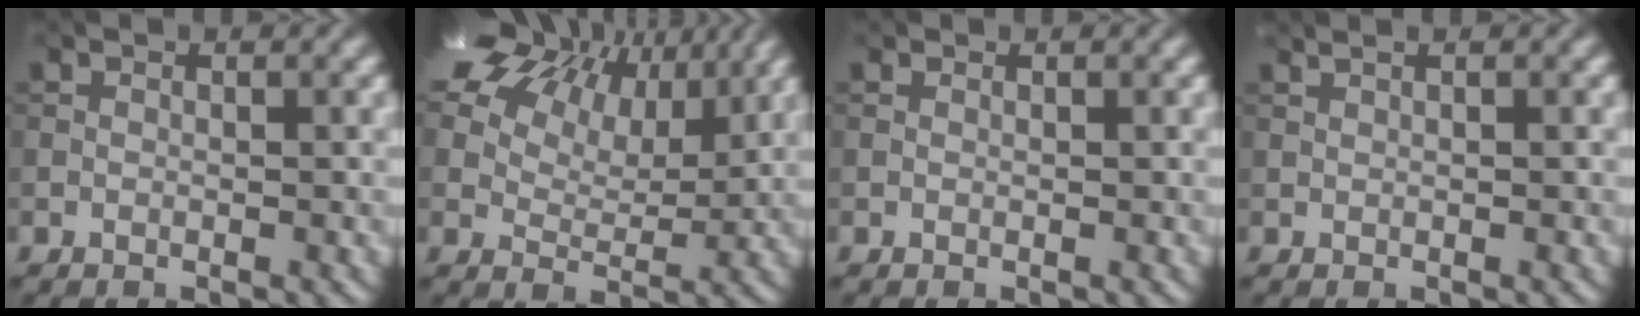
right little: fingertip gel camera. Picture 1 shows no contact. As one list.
[{"total": 13.3, "force": [8.0, 7.8, 7.2], "torque": [-0.167, 0.026, 0.159]}, {"total": 0.8, "force": [-0.1, -0.5, -0.6], "torque": [0.002, -0.016, 0.010]}, {"total": 1.8, "force": [1.2, 0.7, 1.1], "torque": [-0.019, 0.013, 0.019]}]